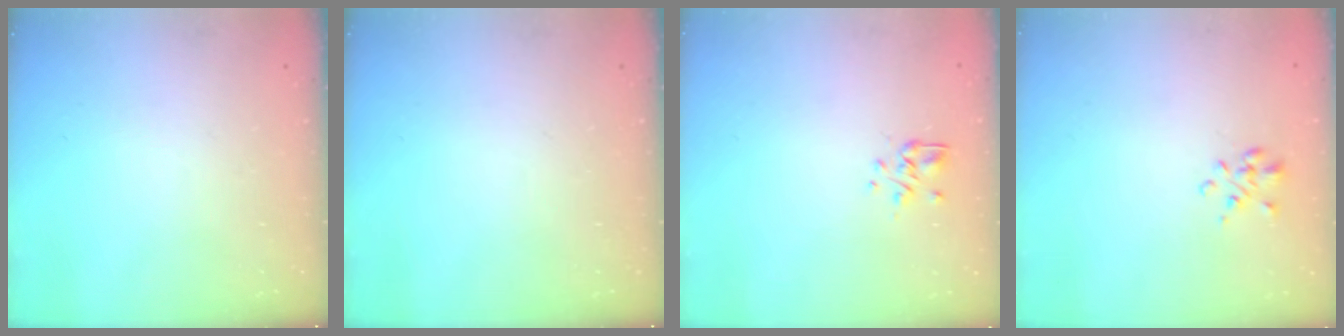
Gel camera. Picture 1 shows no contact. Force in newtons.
{"total": 0.0}
{"total": 2.9, "press": 2.6, "slide": 1.4}
{"total": 1.3, "press": 1.2, "slide": 0.7}